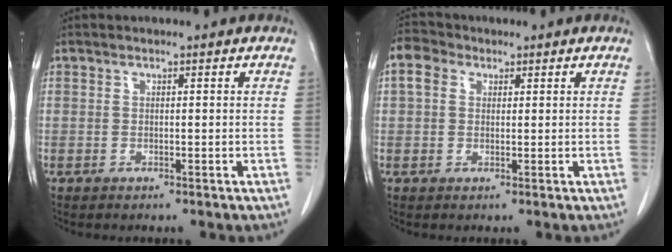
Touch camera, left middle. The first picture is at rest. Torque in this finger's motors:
{"motor_torque": [0.69, -0.71, 0.29, 0.05]}